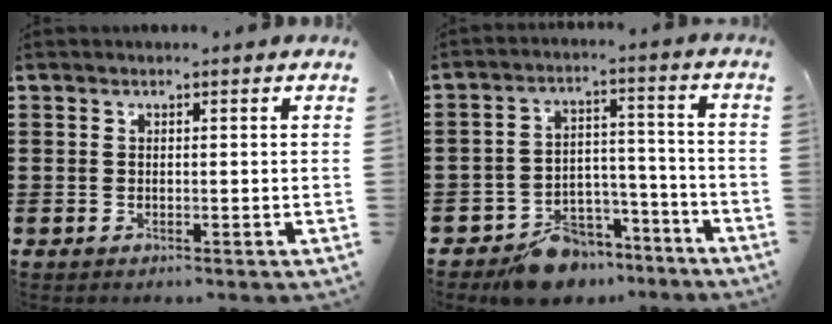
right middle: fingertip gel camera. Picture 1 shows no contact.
{"total": 8.7, "force": [-7.6, 3.7, 2.2], "torque": [-0.019, 0.045, -0.135]}